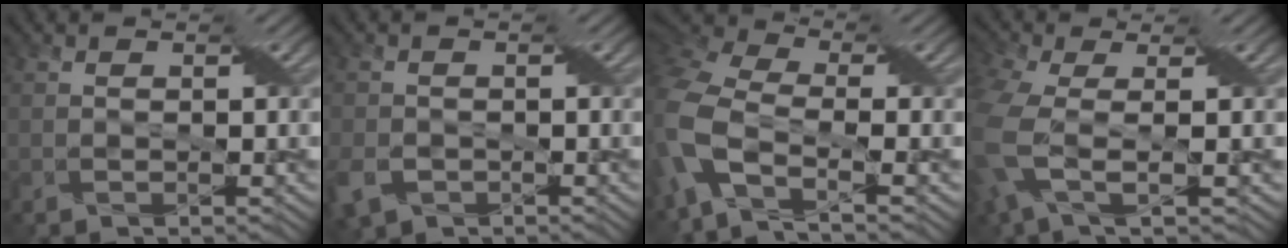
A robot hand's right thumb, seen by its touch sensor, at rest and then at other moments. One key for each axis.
{"total": 4.4, "fx": -2.0, "fy": 3.2, "fz": 2.2, "tx": -0.066, "ty": -0.015, "tz": -0.043}
{"total": 11.5, "fx": -3.6, "fy": 6.0, "fz": 9.1, "tx": -0.253, "ty": -0.007, "tz": -0.083}
{"total": 7.7, "fx": -1.3, "fy": 3.4, "fz": 6.9, "tx": -0.195, "ty": -0.011, "tz": -0.030}